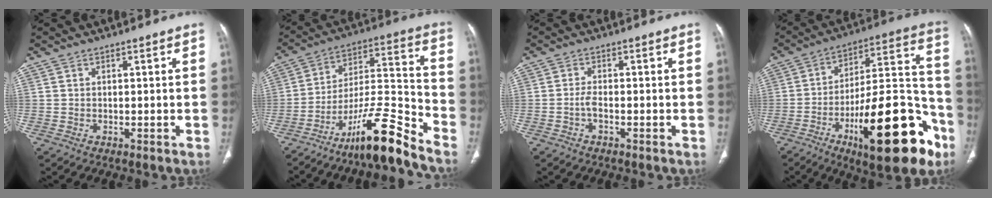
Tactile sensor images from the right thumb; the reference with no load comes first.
{"total": 15.1, "force": [-11.8, 1.6, 9.2], "torque": [-0.157, 0.100, -0.204]}
{"total": 2.0, "force": [-0.8, 0.8, 1.7], "torque": [-0.038, 0.008, -0.019]}
{"total": 27.9, "force": [-12.7, 9.4, 23.0], "torque": [-0.307, 0.078, -0.186]}